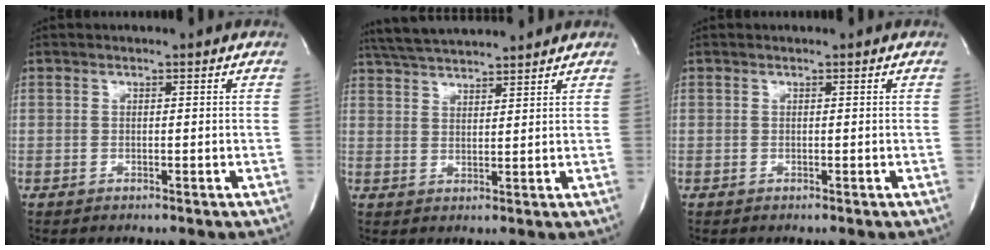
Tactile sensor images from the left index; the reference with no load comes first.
{"total": 8.8, "force": [8.2, 0.6, 3.2], "torque": [-0.065, 0.026, 0.137]}
{"total": 0.0}